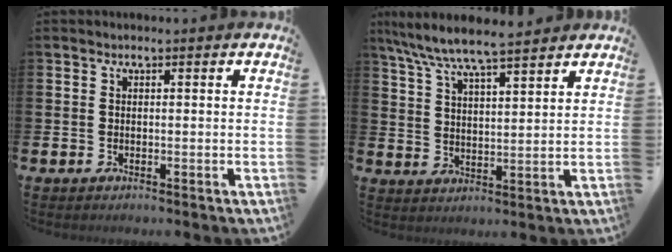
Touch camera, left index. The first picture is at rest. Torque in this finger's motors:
{"motor_torque": [1.08, -1.06, 0.74, 0.21]}